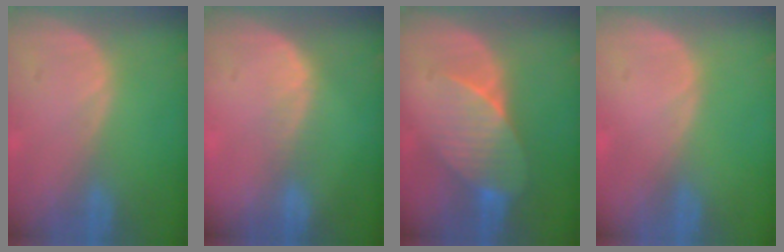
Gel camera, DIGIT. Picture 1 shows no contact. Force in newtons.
{"total": 2.3, "press": 1.6, "slide": 1.6}
{"total": 7.5, "press": 7.0, "slide": 2.7}
{"total": 0.0}